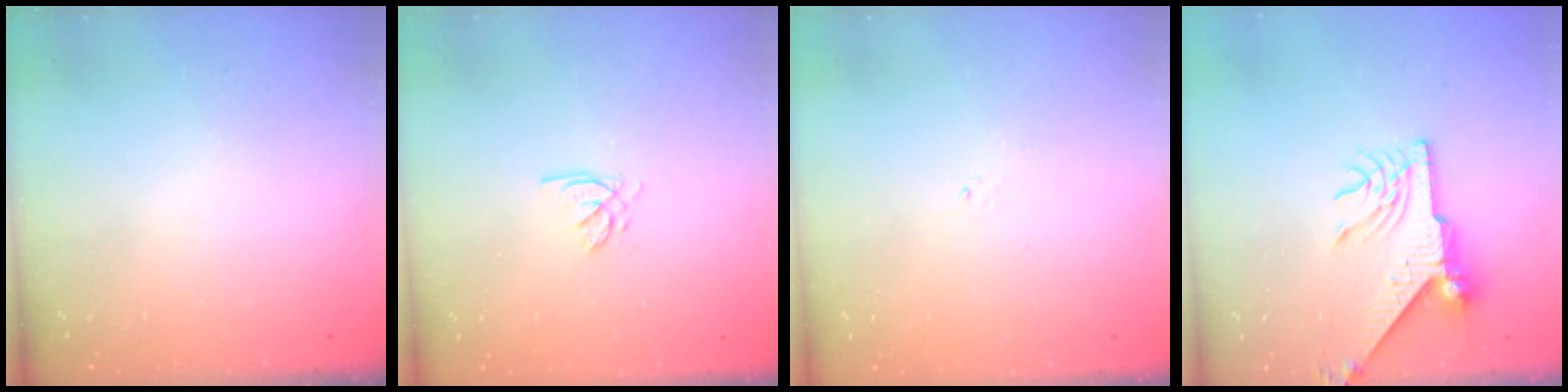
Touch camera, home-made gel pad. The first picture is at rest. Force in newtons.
{"total": 1.5, "press": 1.5, "slide": 0.2}
{"total": 1.2, "press": 1.1, "slide": 0.2}
{"total": 8.9, "press": 8.9, "slide": 1.1}